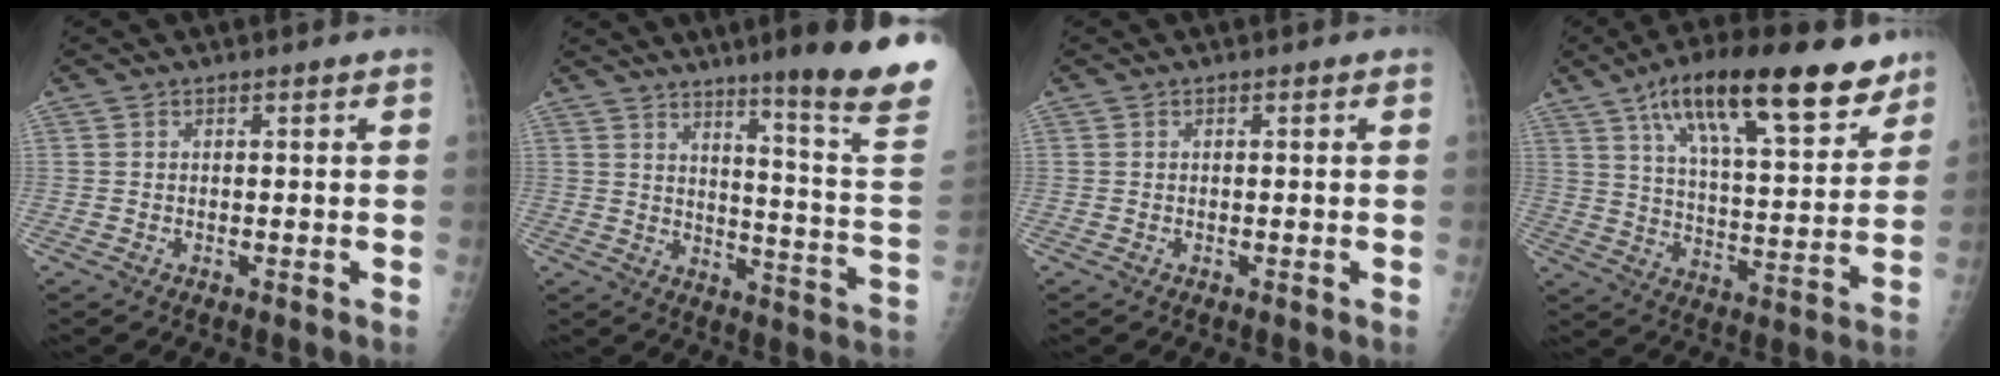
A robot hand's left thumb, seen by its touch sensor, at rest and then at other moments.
{"total": 19.8, "force": [13.7, -0.2, 14.3], "torque": [-0.168, -0.103, 0.185]}
{"total": 0.0}
{"total": 23.2, "force": [14.3, 7.8, 16.6], "torque": [-0.232, -0.037, 0.228]}